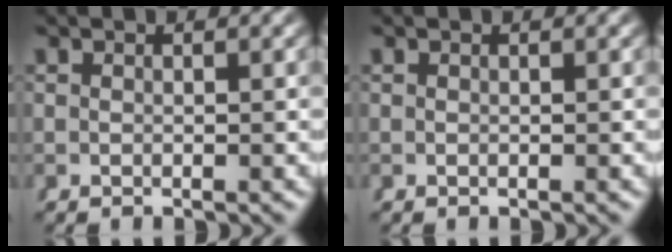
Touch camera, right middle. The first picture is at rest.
{"total": 0.0}